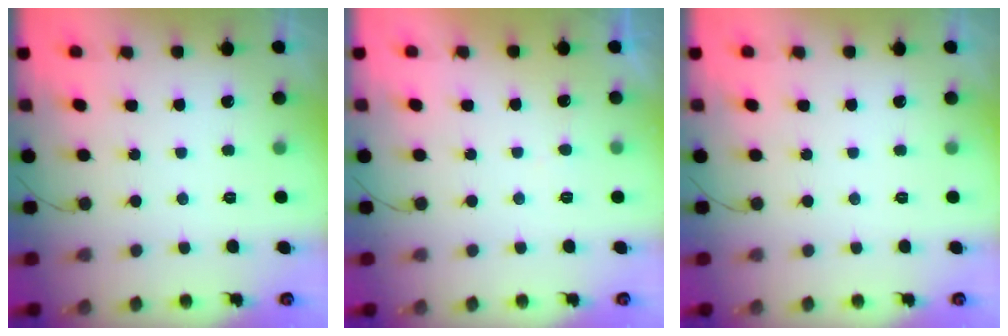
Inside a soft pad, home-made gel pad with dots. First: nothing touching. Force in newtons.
{"total": 4.1, "press": 4.1, "slide": 0.3}
{"total": 0.0}